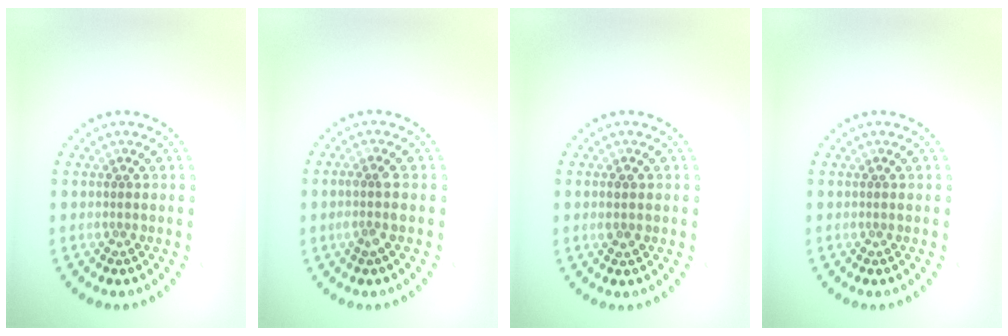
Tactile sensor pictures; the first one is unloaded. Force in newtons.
{"total": 1.6, "press": 1.4, "slide": 0.8}
{"total": 1.0, "press": 1.0, "slide": 0.3}
{"total": 0.0}